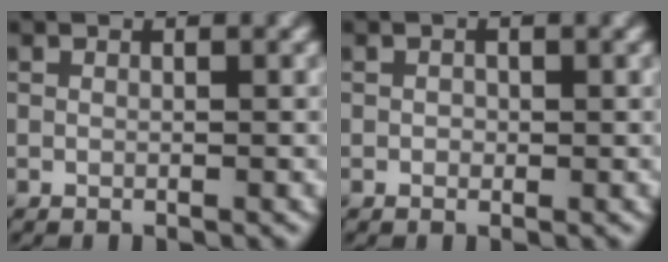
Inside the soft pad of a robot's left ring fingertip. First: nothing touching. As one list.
[{"total": 0.6, "force": [0.0, 0.5, 0.3], "torque": [-0.002, -0.003, -0.001]}]